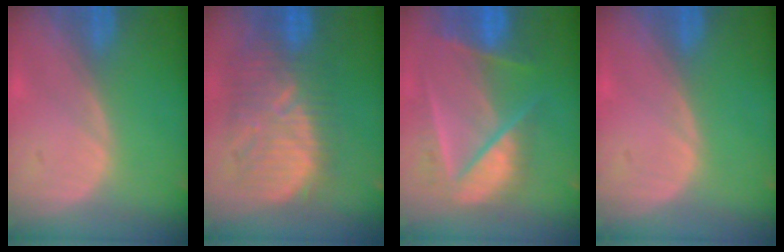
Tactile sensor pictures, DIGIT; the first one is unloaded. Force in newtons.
{"total": 11.1, "press": 10.7, "slide": 2.9}
{"total": 9.8, "press": 8.3, "slide": 5.3}
{"total": 0.0}